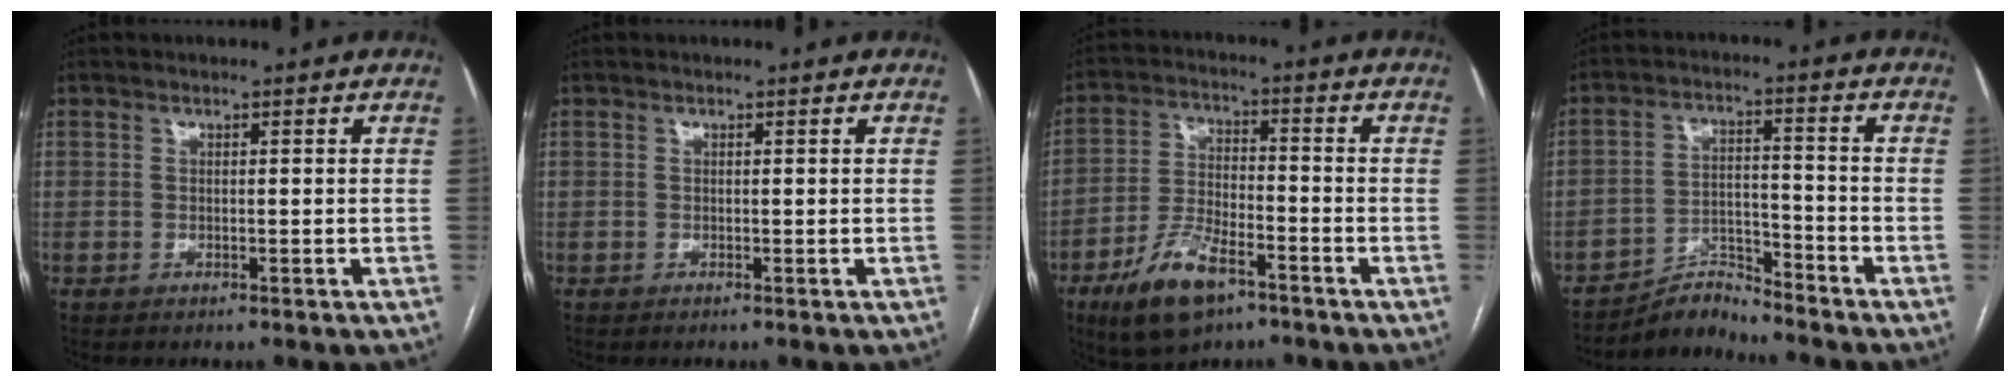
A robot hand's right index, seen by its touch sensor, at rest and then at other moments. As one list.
[{"total": 0.0}, {"total": 10.8, "force": [-6.5, 4.2, 7.6], "torque": [-0.158, -0.005, -0.114]}, {"total": 5.5, "force": [-5.4, 0.3, -0.8], "torque": [0.019, 0.011, -0.094]}]